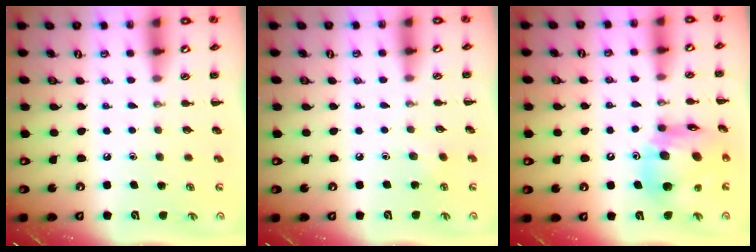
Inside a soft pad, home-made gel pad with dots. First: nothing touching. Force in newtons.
{"total": 4.8, "press": 4.6, "slide": 1.2}
{"total": 15.4, "press": 14.7, "slide": 4.3}